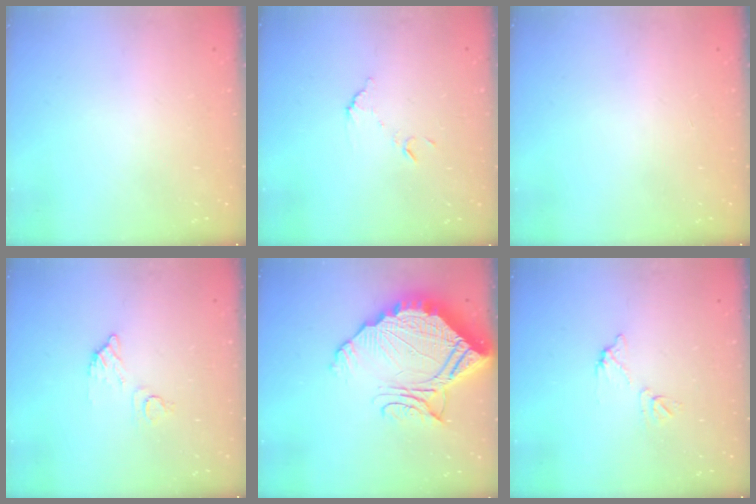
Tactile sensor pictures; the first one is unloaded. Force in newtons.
{"total": 6.9, "press": 6.9, "slide": 0.3}
{"total": 0.0}
{"total": 5.6, "press": 5.6, "slide": 0.3}
{"total": 19.5, "press": 19.4, "slide": 1.5}
{"total": 6.1, "press": 6.1, "slide": 0.4}